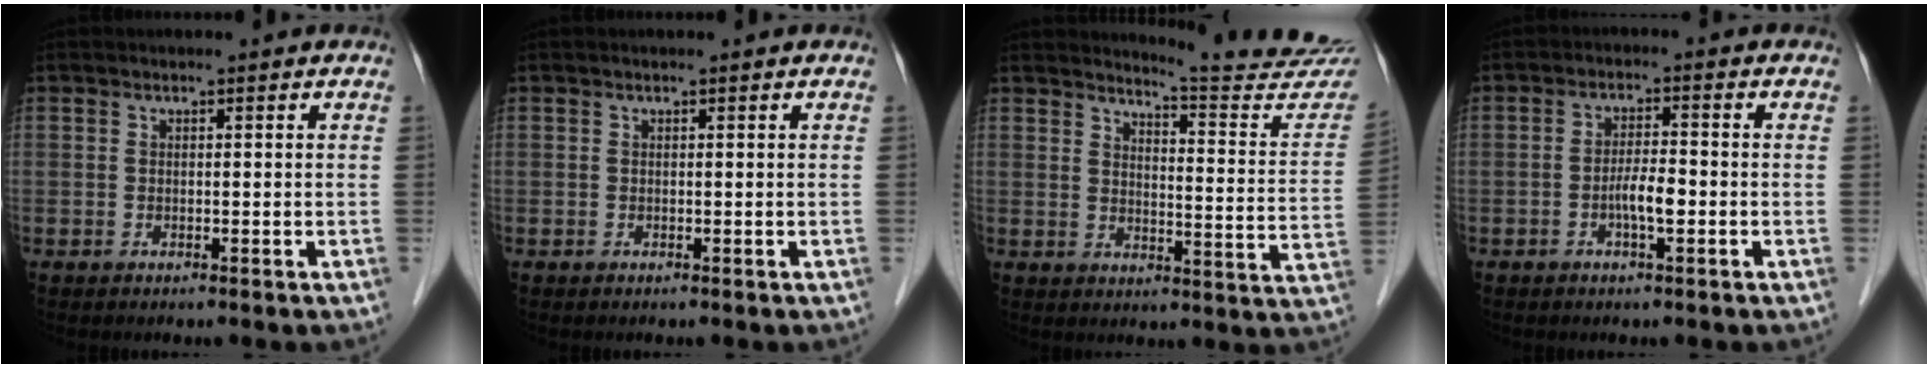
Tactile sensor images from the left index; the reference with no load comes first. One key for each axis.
{"total": 0.0}
{"total": 16.2, "fx": 16.0, "fy": -0.6, "fz": 2.7, "tx": -0.031, "ty": -0.121, "tz": 0.175}
{"total": 3.6, "fx": -1.3, "fy": 0.6, "fz": 3.3, "tx": -0.065, "ty": 0.001, "tz": -0.025}